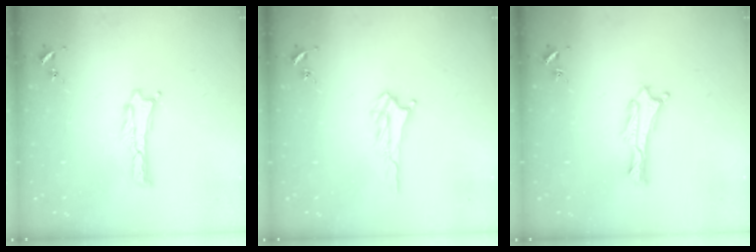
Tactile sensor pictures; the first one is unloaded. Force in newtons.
{"total": 1.7, "press": 1.7, "slide": 0.2}
{"total": 0.8, "press": 0.7, "slide": 0.2}